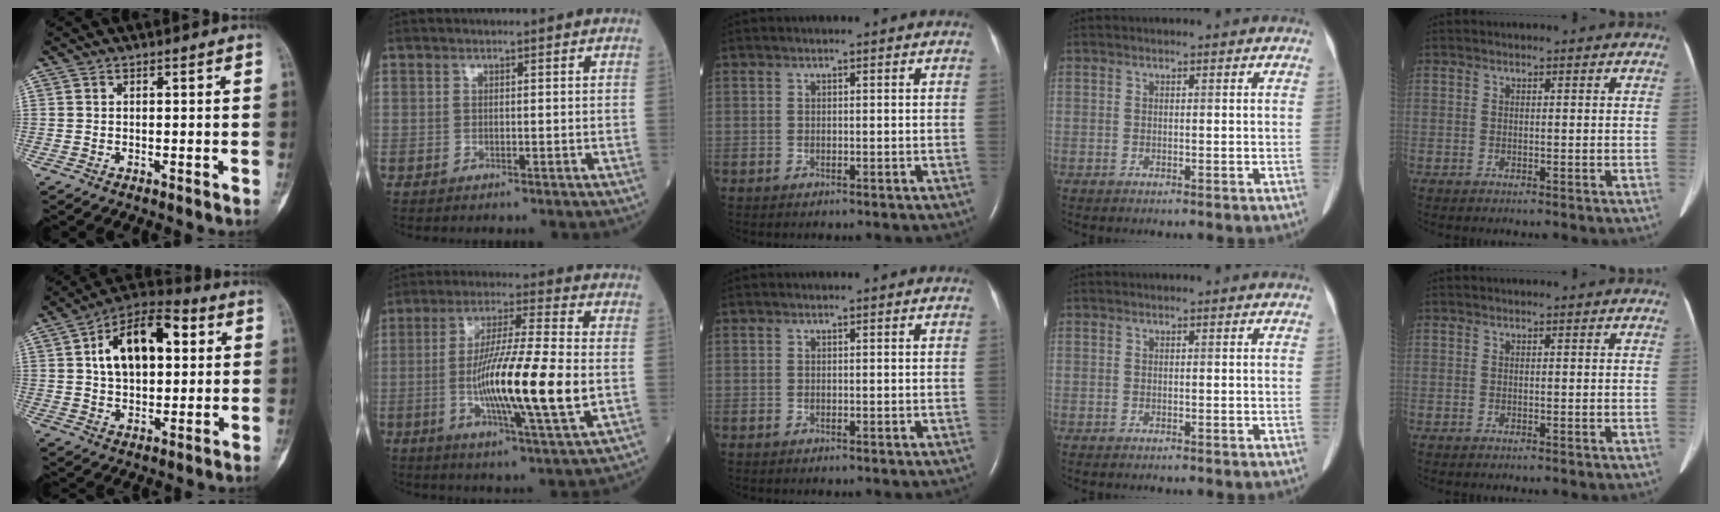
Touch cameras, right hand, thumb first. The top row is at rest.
{"thumb": {"total": 16.0, "force": [4.0, 9.2, 12.5], "torque": [-0.181, 0.016, 0.060]}, "index": {"total": 16.6, "force": [-2.3, 0.4, 16.4], "torque": [-0.294, -0.015, -0.045]}}